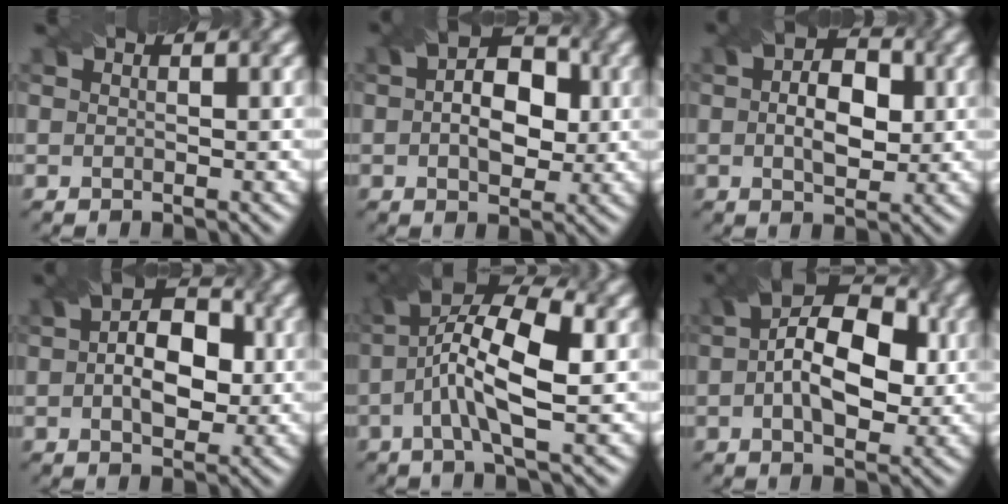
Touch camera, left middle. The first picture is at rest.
{"total": 5.7, "force": [-0.1, 3.9, 4.2], "torque": [-0.049, 0.012, 0.006]}
{"total": 4.5, "force": [-0.3, 3.0, 3.4], "torque": [-0.043, 0.008, 0.006]}
{"total": 5.9, "force": [-0.4, 3.9, 4.4], "torque": [-0.055, 0.012, 0.002]}
{"total": 7.8, "force": [-0.7, 2.5, 7.3], "torque": [-0.136, 0.020, -0.002]}
{"total": 8.5, "force": [0.0, 5.1, 6.9], "torque": [-0.093, 0.020, 0.004]}